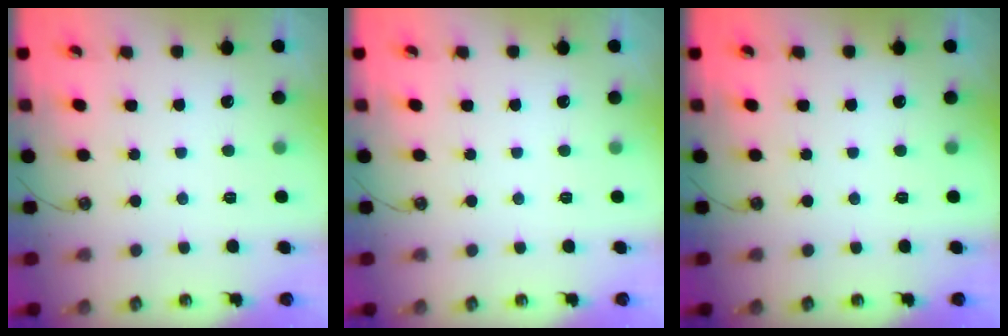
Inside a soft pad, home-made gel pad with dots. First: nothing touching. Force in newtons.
{"total": 0.0}
{"total": 0.0}